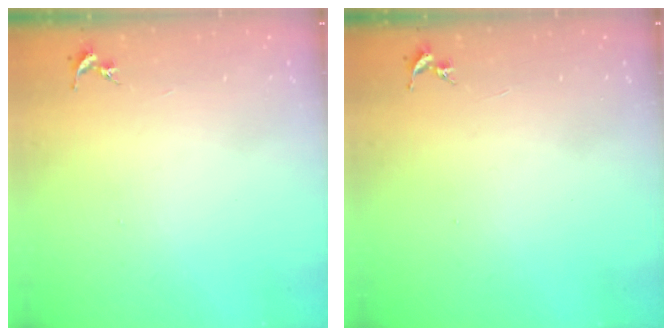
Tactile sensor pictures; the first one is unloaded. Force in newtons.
{"total": 0.0}